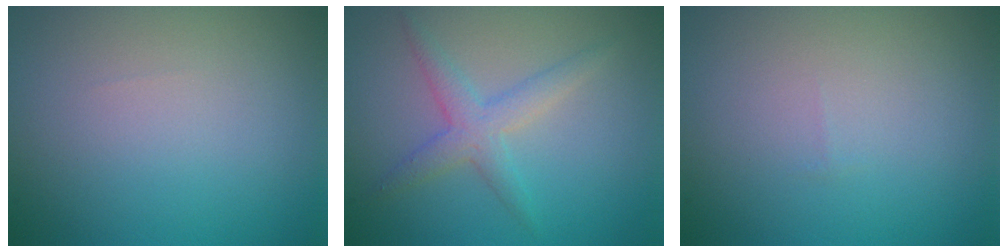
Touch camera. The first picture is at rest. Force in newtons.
{"total": 2.5, "press": 2.5, "slide": 0.1}
{"total": 0.0}